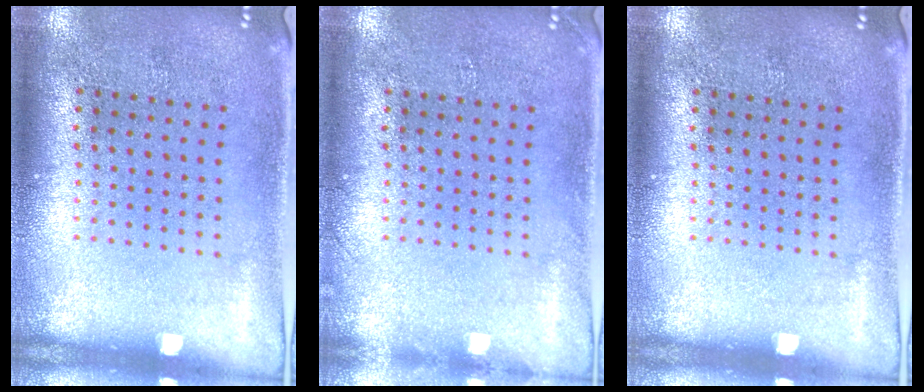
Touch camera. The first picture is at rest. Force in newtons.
{"total": 0.7, "press": 0.7, "slide": 0.1}
{"total": 0.0}